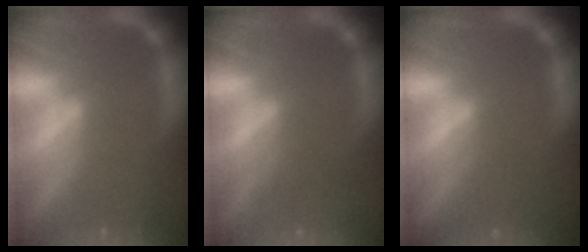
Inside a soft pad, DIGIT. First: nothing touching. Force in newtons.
{"total": 1.5}
{"total": 1.9}